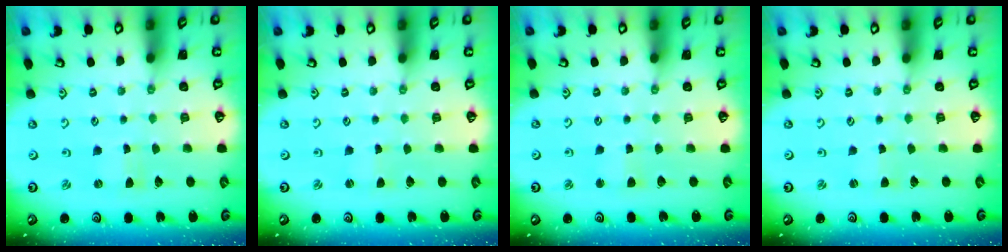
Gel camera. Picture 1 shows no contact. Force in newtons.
{"total": 0.0}
{"total": 2.8, "press": 2.8, "slide": 0.4}
{"total": 0.8, "press": 0.8, "slide": 0.1}